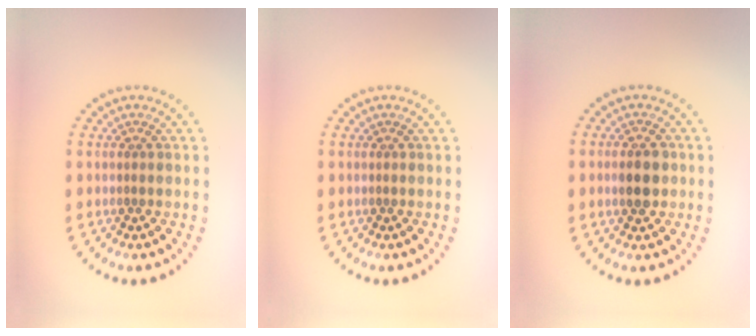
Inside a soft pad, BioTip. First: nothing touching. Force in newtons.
{"total": 0.0}
{"total": 3.0, "press": 3.0, "slide": 0.1}